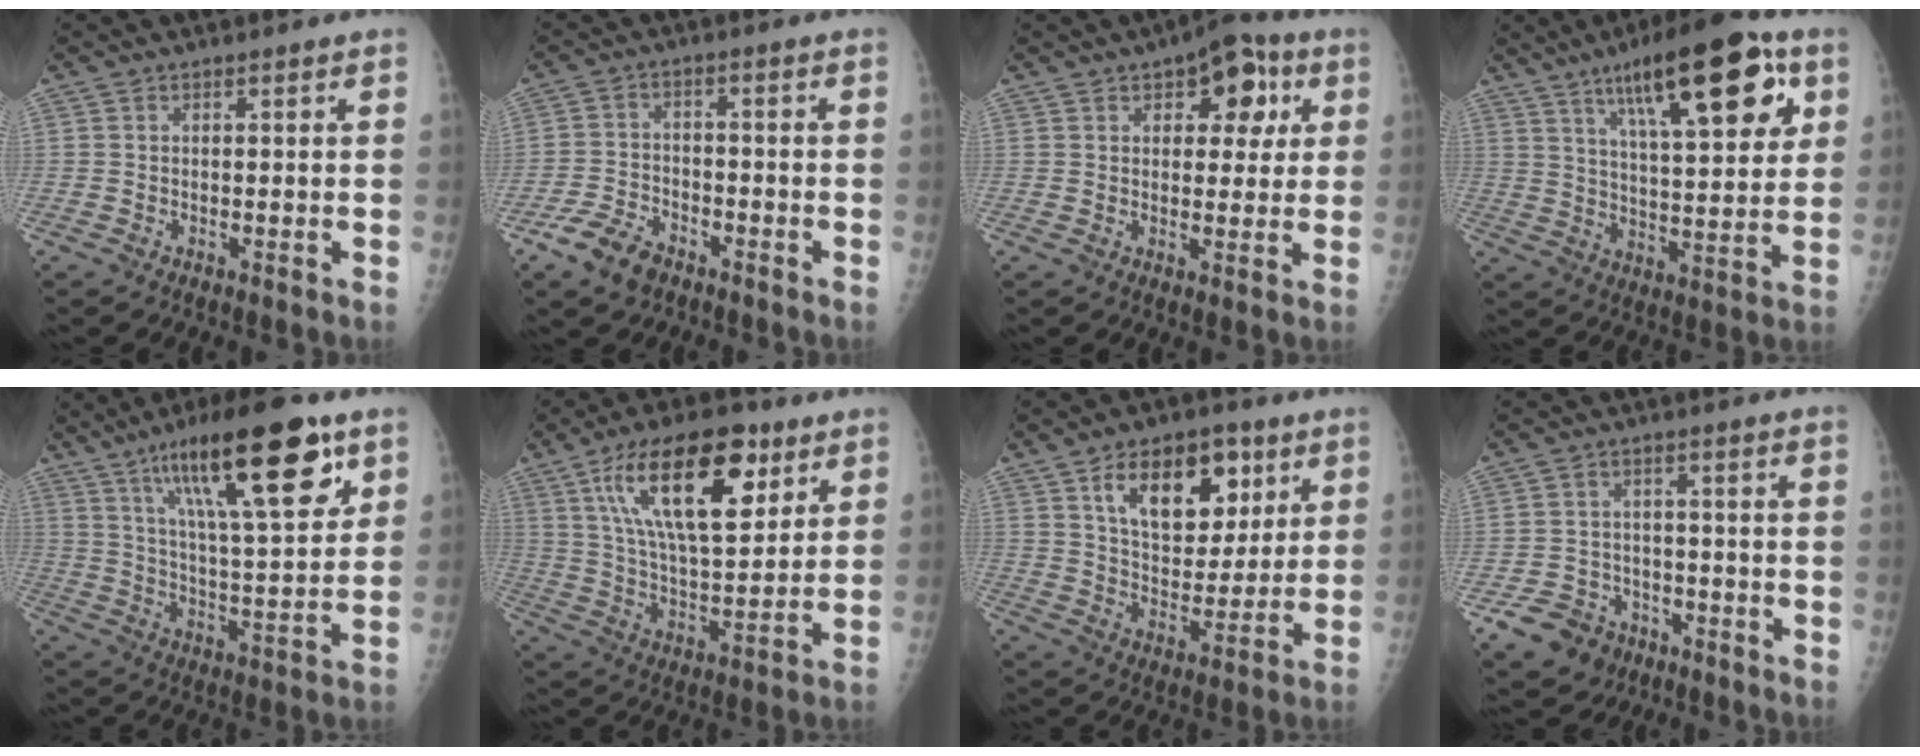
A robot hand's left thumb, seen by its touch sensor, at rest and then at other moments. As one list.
[{"total": 7.2, "force": [-4.9, 4.0, 3.5], "torque": [-0.065, 0.019, -0.092]}, {"total": 10.5, "force": [4.1, 5.9, 7.6], "torque": [-0.049, 0.000, 0.046]}, {"total": 20.6, "force": [9.9, 6.6, 16.9], "torque": [-0.222, -0.026, 0.152]}, {"total": 22.2, "force": [11.8, 6.0, 17.8], "torque": [-0.259, -0.035, 0.193]}, {"total": 21.0, "force": [9.8, 9.2, 16.2], "torque": [-0.244, -0.031, 0.171]}, {"total": 16.5, "force": [7.4, 10.0, 10.9], "torque": [-0.119, -0.029, 0.128]}, {"total": 8.6, "force": [-5.0, 6.6, 2.3], "torque": [-0.029, 0.032, -0.077]}]